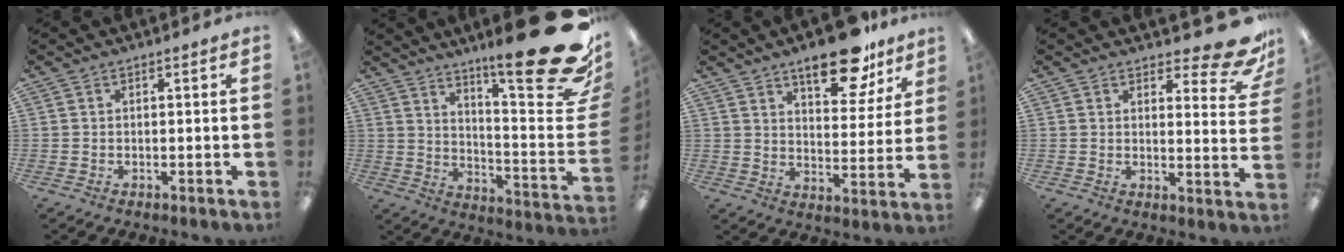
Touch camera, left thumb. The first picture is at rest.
{"total": 24.3, "force": [16.2, 3.4, 17.8], "torque": [-0.251, -0.119, 0.255]}
{"total": 15.8, "force": [11.0, 6.4, 9.3], "torque": [-0.122, -0.056, 0.182]}
{"total": 9.9, "force": [7.4, 3.0, 5.9], "torque": [-0.066, -0.050, 0.125]}